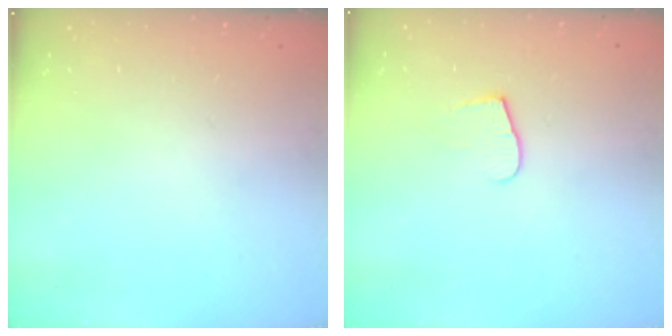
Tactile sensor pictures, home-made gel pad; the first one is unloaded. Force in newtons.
{"total": 5.7, "press": 5.7, "slide": 0.5}